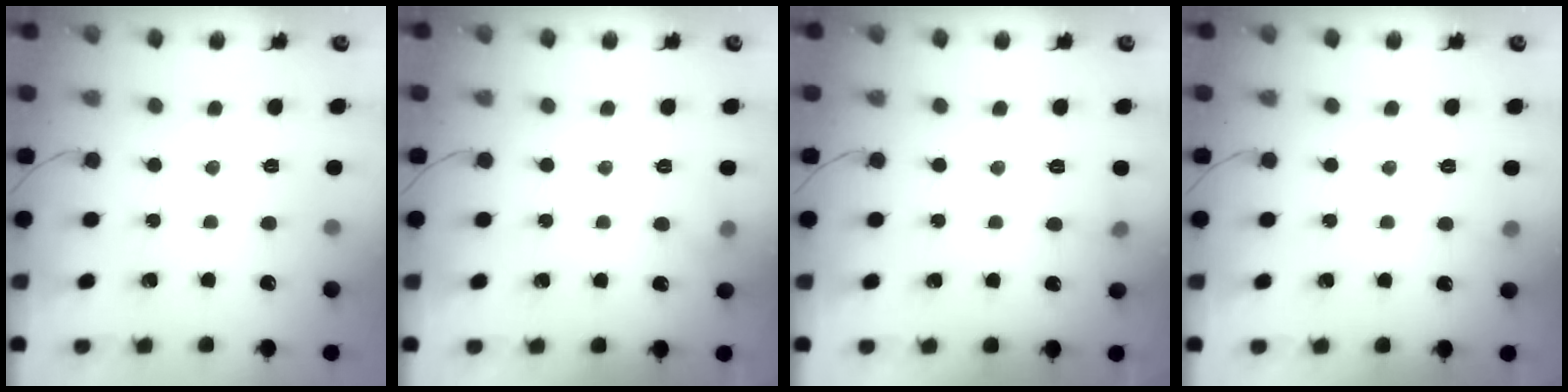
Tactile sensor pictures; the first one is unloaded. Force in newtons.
{"total": 4.3, "press": 4.2, "slide": 1.1}
{"total": 4.6, "press": 4.4, "slide": 1.4}
{"total": 4.6, "press": 4.4, "slide": 1.4}